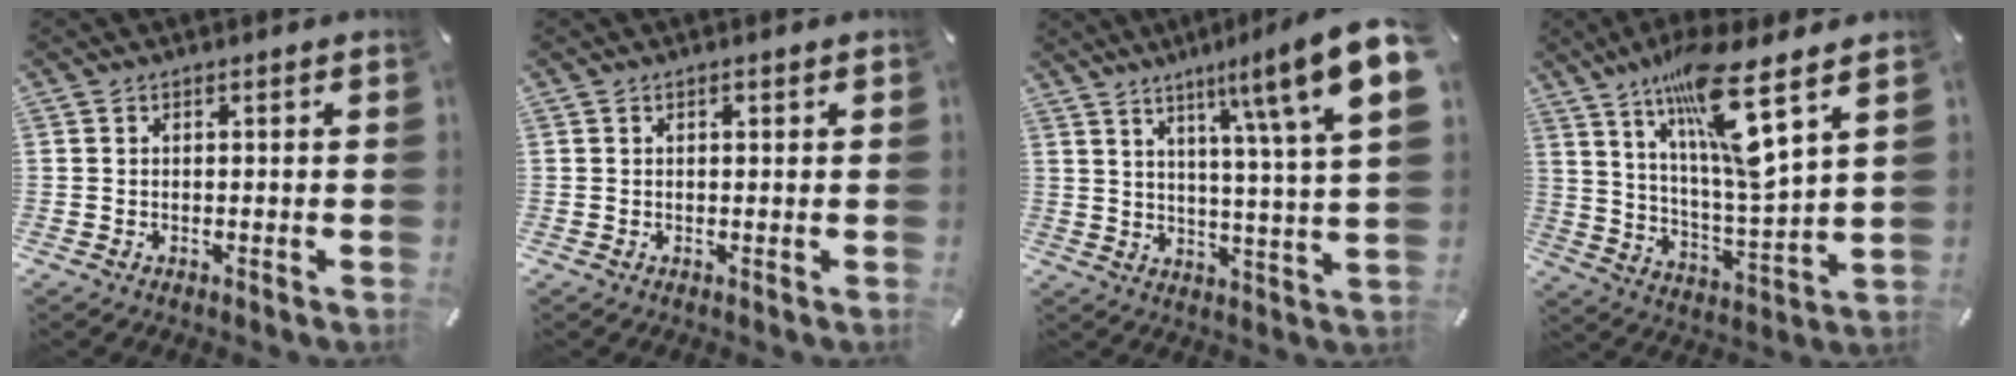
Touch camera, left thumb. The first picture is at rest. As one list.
[{"total": 0.6, "force": [0.2, 0.3, 0.4], "torque": [-0.009, 0.001, 0.004]}, {"total": 16.1, "force": [8.4, 2.1, 13.6], "torque": [-0.202, -0.054, 0.117]}, {"total": 17.3, "force": [11.0, 2.1, 13.2], "torque": [-0.253, -0.066, 0.170]}]